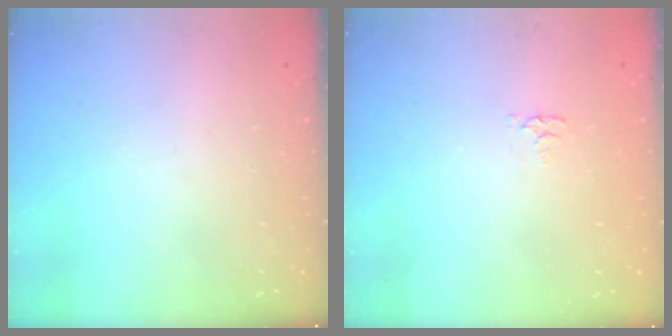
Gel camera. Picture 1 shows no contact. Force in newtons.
{"total": 2.6, "press": 2.6, "slide": 0.4}